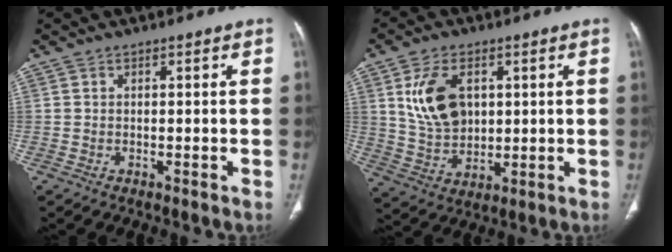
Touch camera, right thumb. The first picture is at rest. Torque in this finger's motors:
{"motor_torque": [0.09, 0.19, 0.76, 0.21, 0.17]}